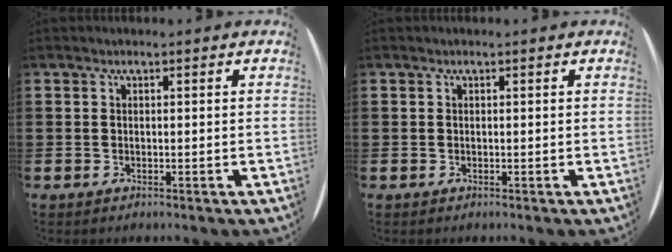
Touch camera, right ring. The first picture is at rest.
{"total": 0.0}